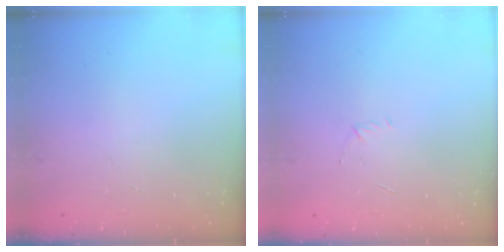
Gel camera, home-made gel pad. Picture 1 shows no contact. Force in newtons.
{"total": 2.7, "press": 2.6, "slide": 0.7}